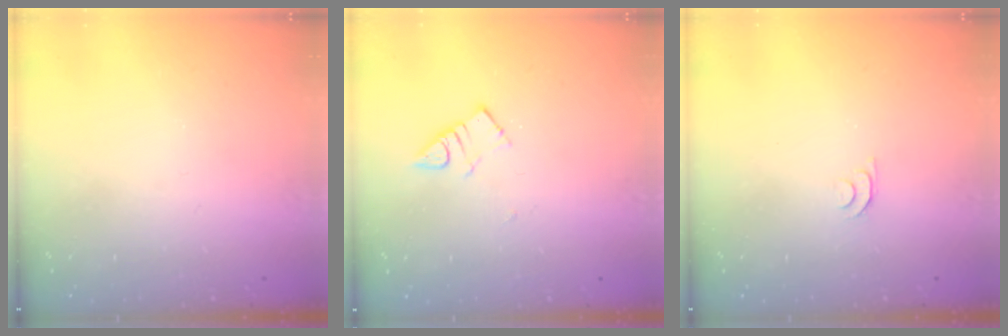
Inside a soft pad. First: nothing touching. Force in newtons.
{"total": 4.2, "press": 4.2, "slide": 0.6}
{"total": 4.8, "press": 4.7, "slide": 0.6}